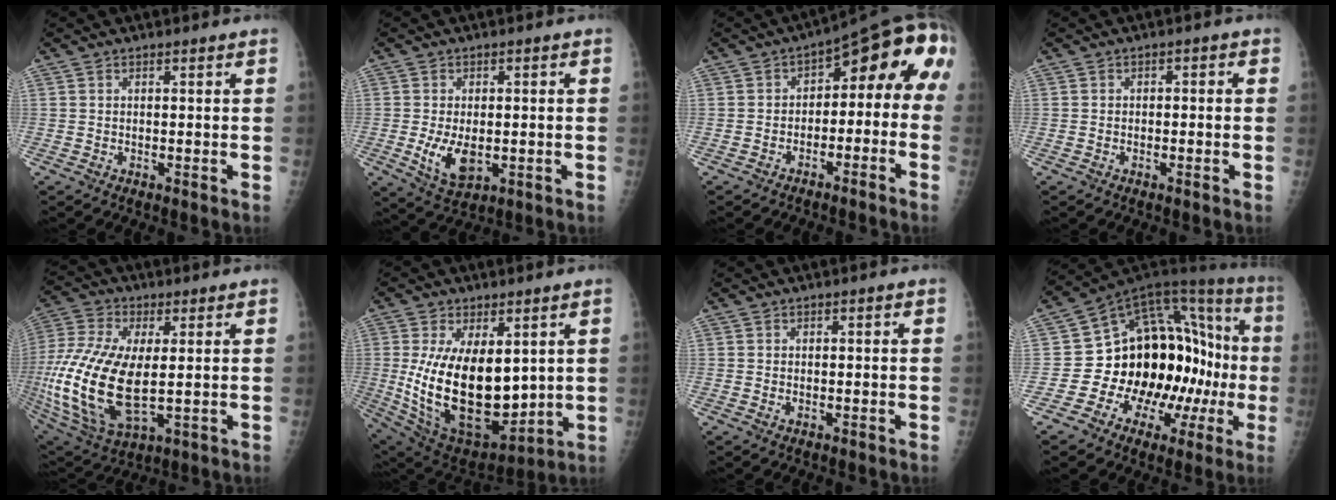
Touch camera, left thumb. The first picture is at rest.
{"total": 7.0, "force": [-1.2, 3.9, 5.6], "torque": [-0.096, -0.010, -0.013]}
{"total": 10.8, "force": [-2.8, 6.5, 8.1], "torque": [-0.069, 0.067, -0.043]}
{"total": 0.9, "force": [-0.4, 0.7, 0.4], "torque": [-0.001, 0.010, -0.011]}
{"total": 21.6, "force": [-0.6, 10.5, 18.9], "torque": [-0.426, -0.016, 0.003]}
{"total": 22.2, "force": [1.5, 11.9, 18.7], "torque": [-0.316, -0.036, 0.058]}
{"total": 0.7, "force": [-0.1, 0.4, 0.5], "torque": [-0.011, 0.005, 0.001]}
{"total": 24.7, "force": [-3.1, 14.6, 19.8], "torque": [-0.240, 0.061, -0.037]}